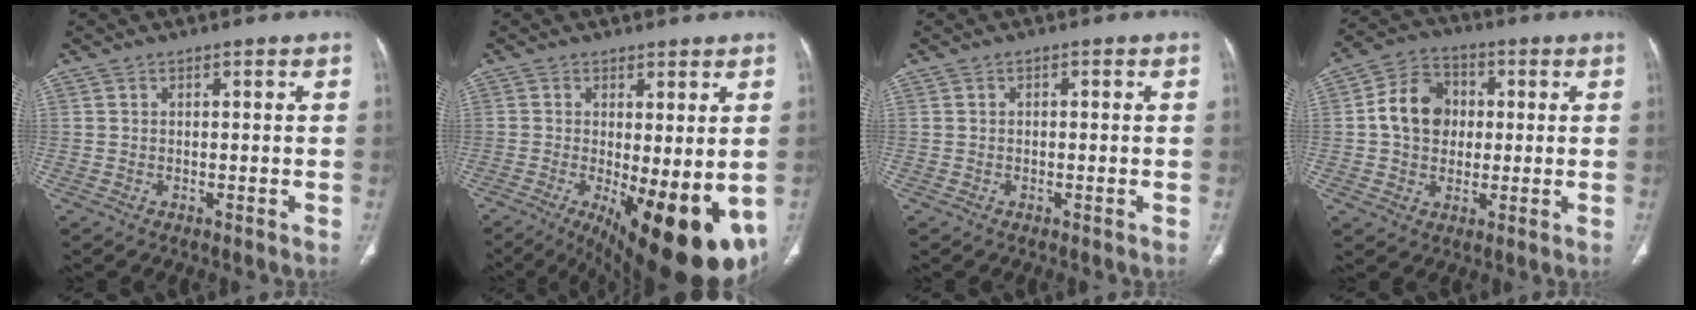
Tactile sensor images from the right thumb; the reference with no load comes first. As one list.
[{"total": 18.6, "force": [-5.2, 6.5, 16.6], "torque": [-0.193, -0.030, -0.055]}, {"total": 0.0}, {"total": 10.6, "force": [0.8, 8.7, 6.1], "torque": [-0.083, 0.018, 0.006]}]